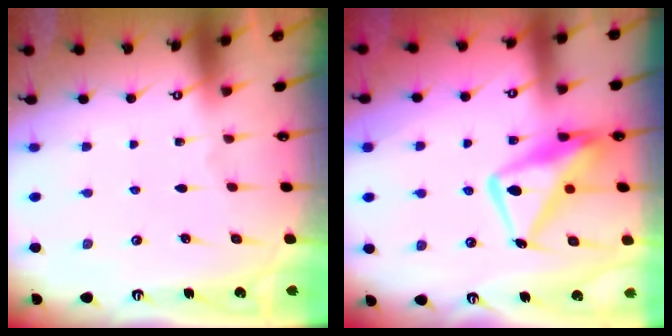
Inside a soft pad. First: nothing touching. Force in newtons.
{"total": 15.1, "press": 15.0, "slide": 1.5}